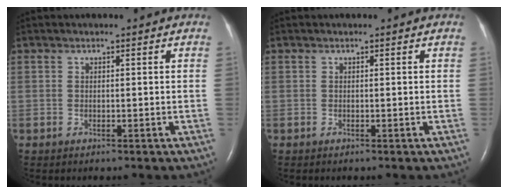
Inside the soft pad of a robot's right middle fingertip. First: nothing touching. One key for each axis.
{"total": 0.0}